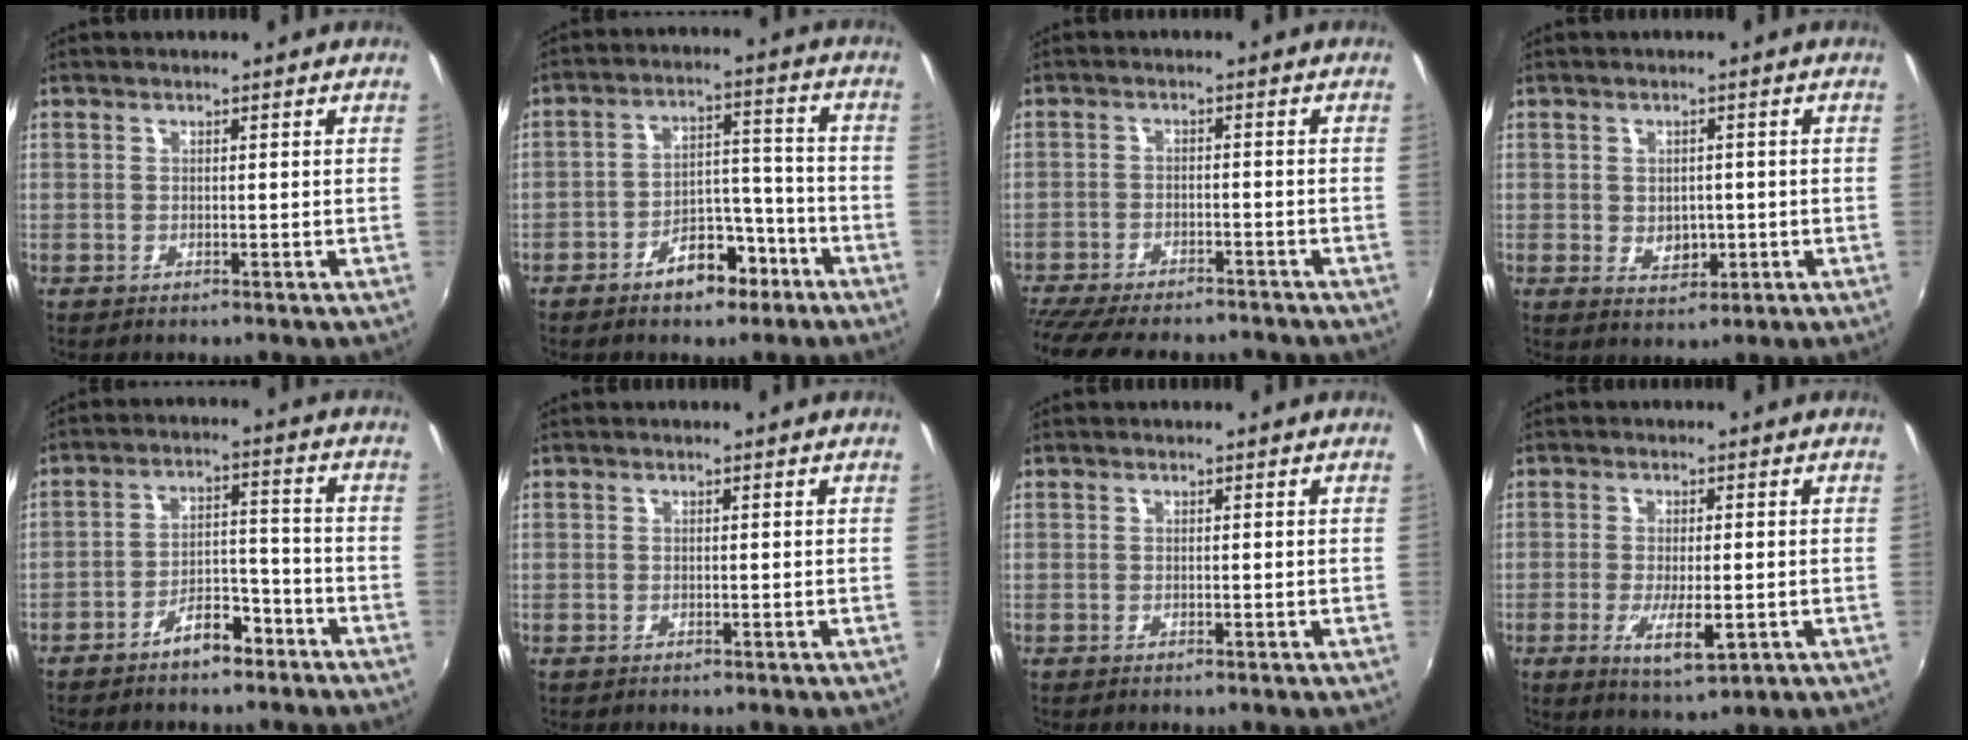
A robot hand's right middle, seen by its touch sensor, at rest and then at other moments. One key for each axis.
{"total": 8.9, "fx": -5.9, "fy": 4.8, "fz": 4.7, "tx": -0.075, "ty": 0.032, "tz": -0.076}
{"total": 15.1, "fx": -13.0, "fy": 4.0, "fz": 6.5, "tx": -0.148, "ty": -0.028, "tz": -0.197}
{"total": 3.9, "fx": -0.5, "fy": 3.0, "fz": 2.4, "tx": -0.040, "ty": -0.003, "tz": -0.003}
{"total": 7.0, "fx": -5.3, "fy": 3.1, "fz": 3.5, "tx": -0.066, "ty": 0.028, "tz": -0.072}
{"total": 0.0}
{"total": 0.0}
{"total": 6.3, "fx": -2.0, "fy": 1.8, "fz": 5.7, "tx": -0.109, "ty": -0.016, "tz": -0.030}